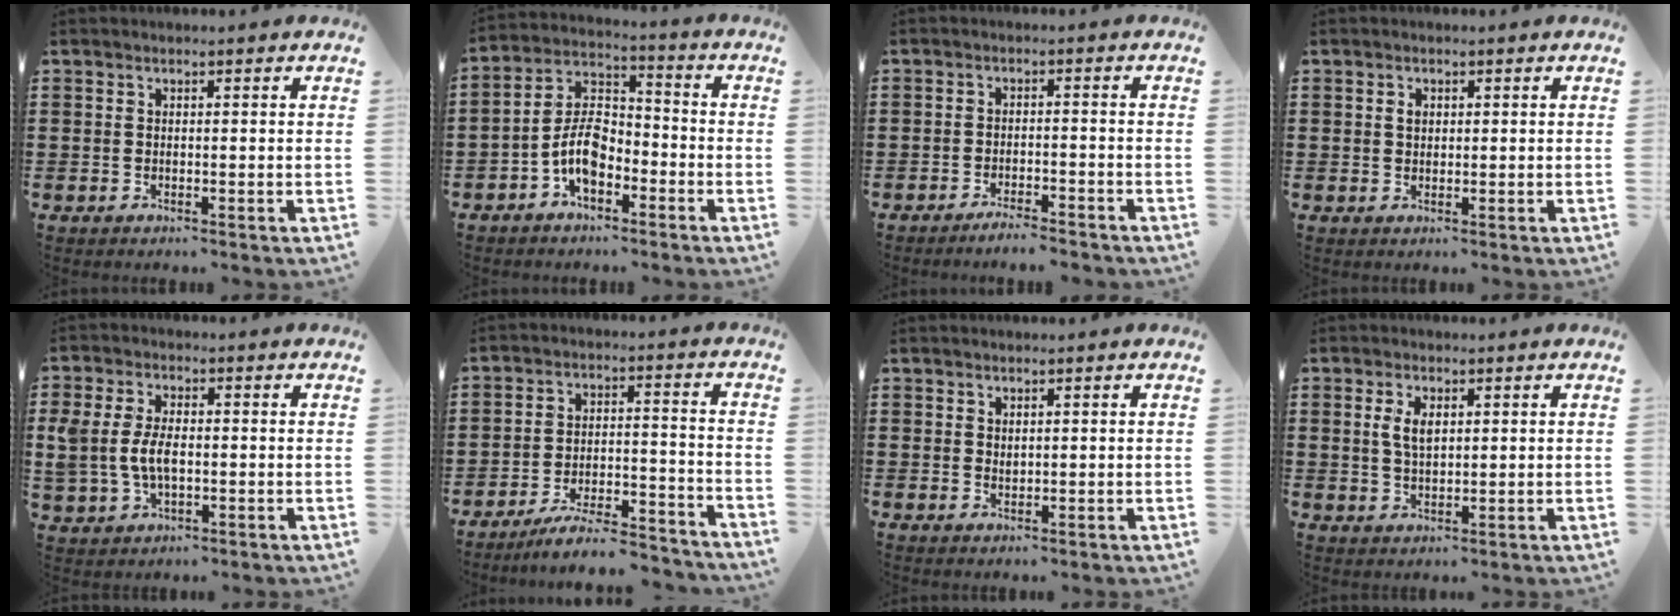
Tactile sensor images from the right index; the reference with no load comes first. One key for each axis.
{"total": 7.5, "fx": -3.4, "fy": 4.0, "fz": 5.3, "tx": -0.126, "ty": 0.008, "tz": -0.071}
{"total": 2.7, "fx": -2.7, "fy": -0.2, "fz": 0.7, "tx": -0.014, "ty": -0.001, "tz": -0.053}
{"total": 1.2, "fx": 0.4, "fy": 0.9, "fz": 0.8, "tx": -0.018, "ty": 0.005, "tz": 0.006}
{"total": 5.5, "fx": -0.2, "fy": 3.2, "fz": 4.4, "tx": -0.114, "ty": 0.000, "tz": -0.013}
{"total": 7.4, "fx": -6.8, "fy": 0.5, "fz": 2.8, "tx": -0.050, "ty": 0.002, "tz": -0.132}
{"total": 0.9, "fx": 0.8, "fy": 0.5, "fz": 0.1, "tx": -0.002, "ty": 0.004, "tz": 0.015}
{"total": 3.7, "fx": 1.0, "fy": 1.7, "fz": 3.1, "tx": -0.065, "ty": 0.007, "tz": 0.017}